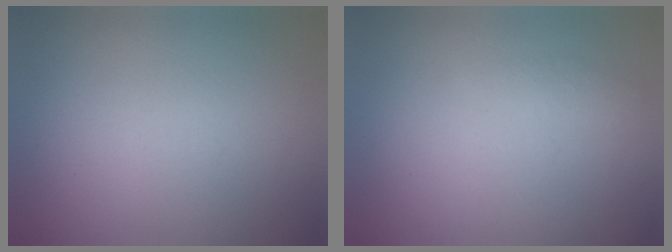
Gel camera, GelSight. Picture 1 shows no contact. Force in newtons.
{"total": 1.2}